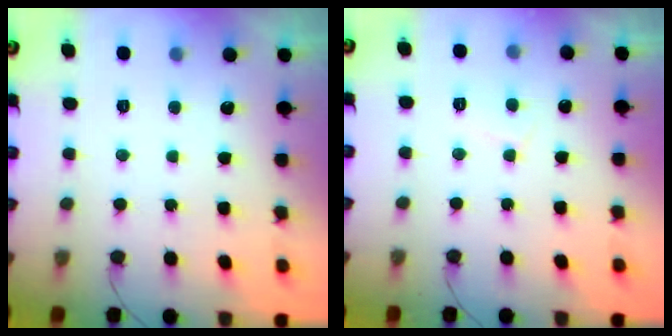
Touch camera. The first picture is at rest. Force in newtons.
{"total": 2.9, "press": 2.9, "slide": 0.3}